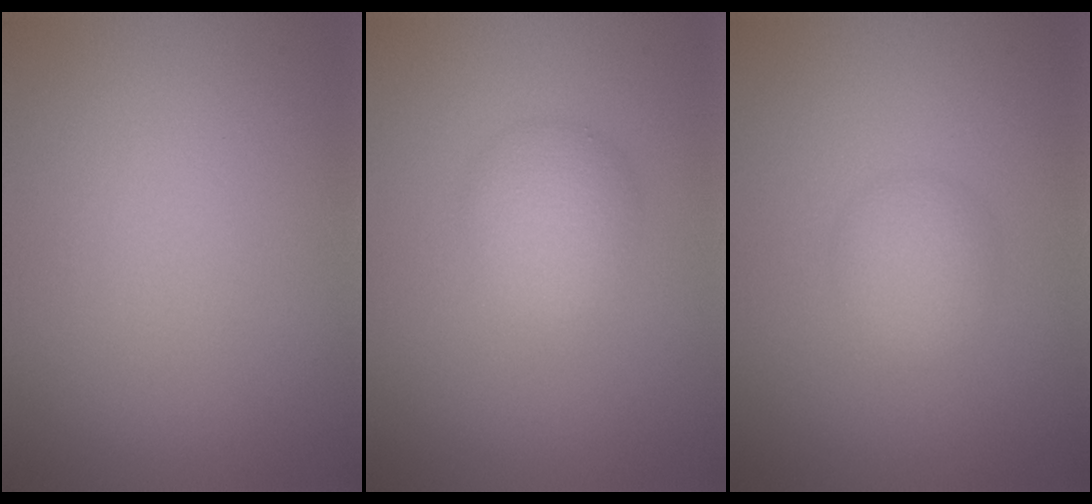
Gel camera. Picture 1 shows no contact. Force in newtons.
{"total": 2.9, "press": 2.9, "slide": 0.1}
{"total": 2.4, "press": 2.4, "slide": 0.1}